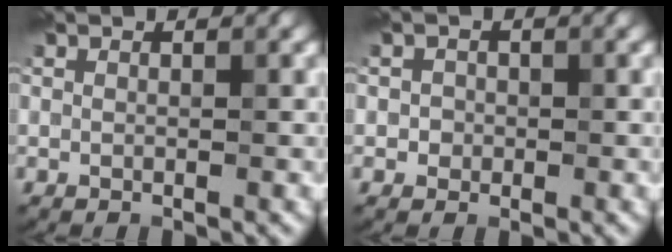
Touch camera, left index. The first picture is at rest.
{"total": 1.3, "force": [-0.1, 1.3, 0.3], "torque": [0.002, -0.003, -0.005]}